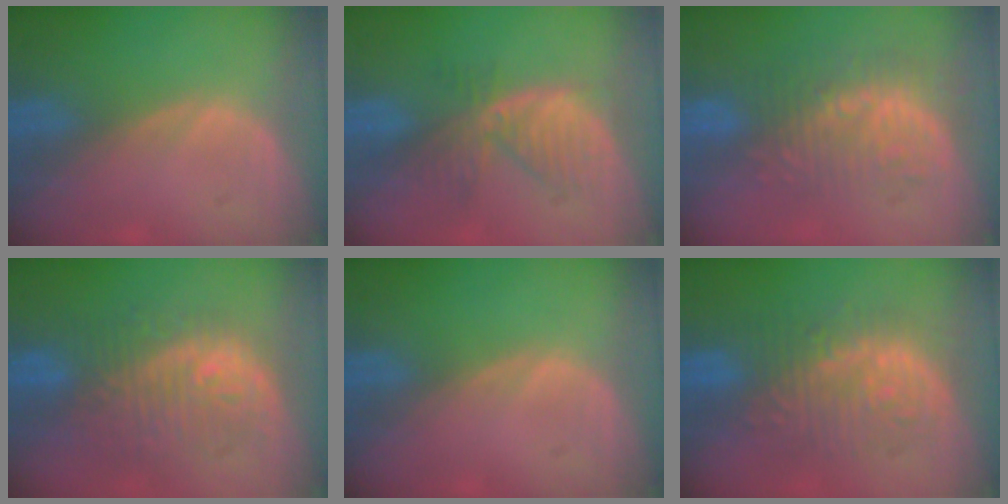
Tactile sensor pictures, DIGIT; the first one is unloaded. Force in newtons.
{"total": 6.5, "press": 6.2, "slide": 2.1}
{"total": 9.0, "press": 8.4, "slide": 3.3}
{"total": 10.4, "press": 10.1, "slide": 2.6}
{"total": 0.0}
{"total": 9.8, "press": 9.8, "slide": 0.4}